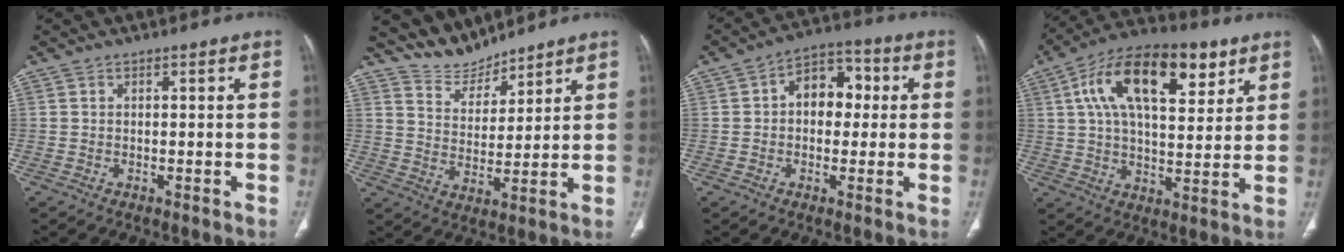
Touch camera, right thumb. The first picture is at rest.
{"total": 7.0, "force": [6.7, 2.1, -0.2], "torque": [0.020, -0.048, 0.140]}
{"total": 9.6, "force": [1.2, 6.7, 6.8], "torque": [-0.064, 0.027, 0.011]}
{"total": 21.0, "force": [8.8, 10.0, 16.2], "torque": [-0.252, 0.000, 0.142]}